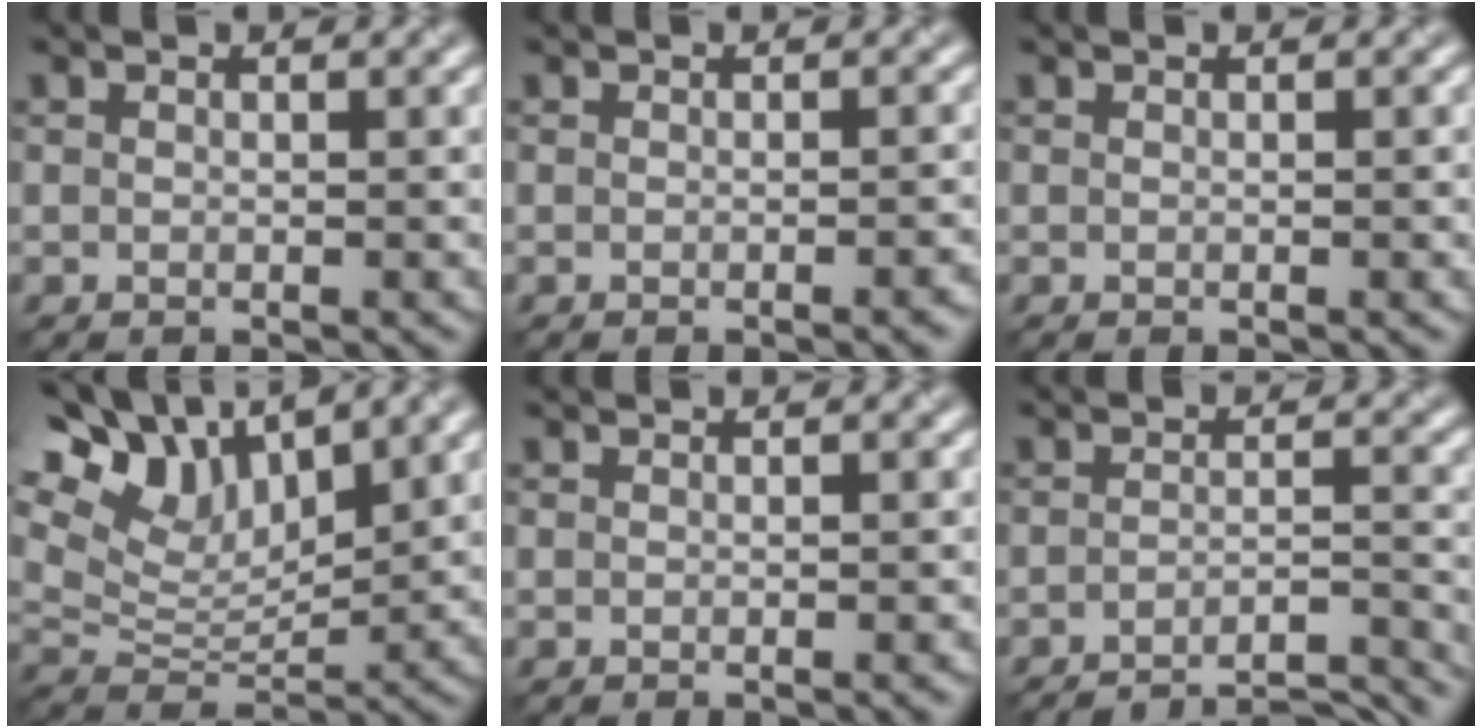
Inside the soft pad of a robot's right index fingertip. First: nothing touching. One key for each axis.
{"total": 1.6, "fx": -0.6, "fy": 0.4, "fz": 1.4, "tx": -0.009, "ty": 0.002, "tz": -0.012}
{"total": 1.1, "fx": -0.2, "fy": 0.3, "fz": 1.0, "tx": -0.006, "ty": 0.002, "tz": -0.006}
{"total": 12.5, "fx": 7.8, "fy": 6.5, "fz": 7.4, "tx": -0.170, "ty": 0.043, "tz": 0.130}
{"total": 0.9, "fx": -0.4, "fy": 0.2, "fz": 0.8, "tx": -0.004, "ty": 0.001, "tz": -0.008}
{"total": 8.8, "fx": -8.0, "fy": 1.6, "fz": 3.3, "tx": -0.032, "ty": 0.014, "tz": -0.096}